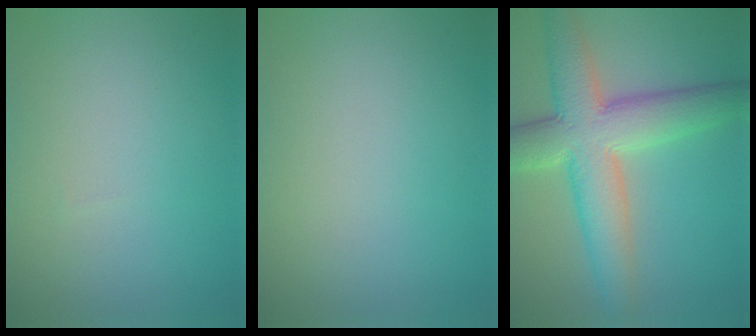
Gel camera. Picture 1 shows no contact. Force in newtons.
{"total": 0.0}
{"total": 9.1, "press": 9.0, "slide": 0.6}